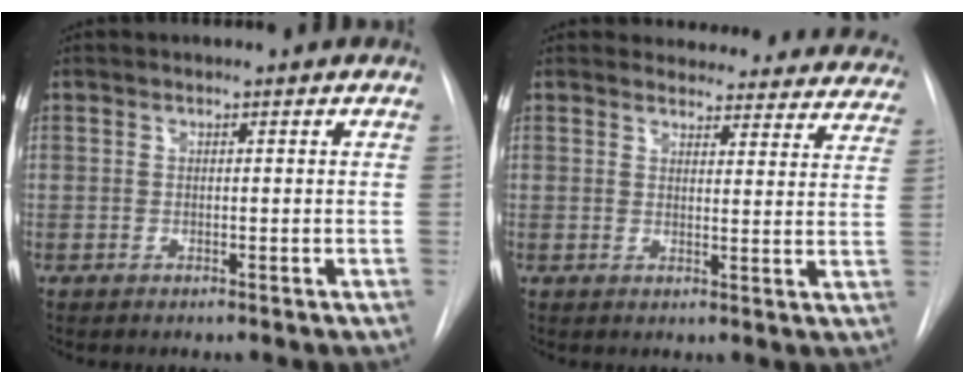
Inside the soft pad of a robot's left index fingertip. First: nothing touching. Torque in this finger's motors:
{"motor_torque": [0.86, -1.28, -0.01, -0.03]}